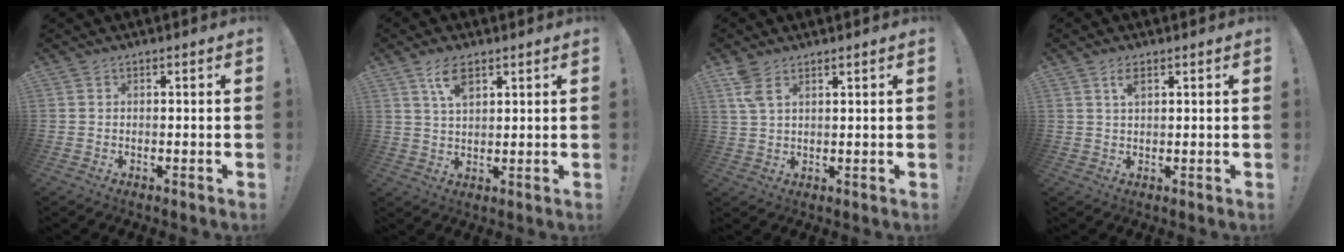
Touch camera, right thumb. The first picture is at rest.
{"total": 6.9, "force": [4.0, 2.8, 4.9], "torque": [-0.080, -0.010, 0.070]}
{"total": 5.4, "force": [3.3, 2.0, 3.8], "torque": [-0.060, -0.015, 0.062]}
{"total": 3.1, "force": [1.7, 0.9, 2.4], "torque": [-0.036, -0.005, 0.027]}